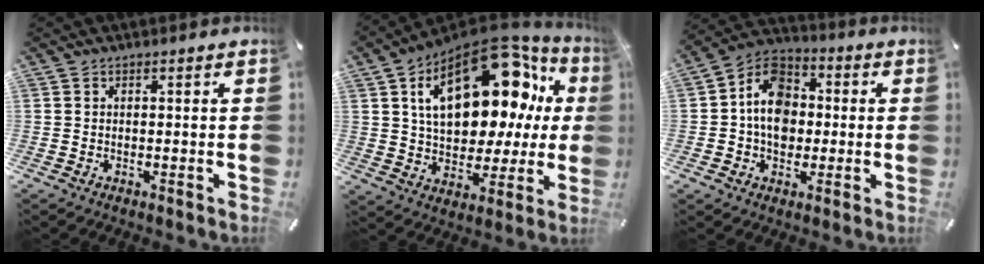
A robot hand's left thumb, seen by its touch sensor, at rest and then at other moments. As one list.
[{"total": 24.7, "force": [8.2, 14.2, 18.4], "torque": [-0.274, -0.045, 0.141]}, {"total": 11.2, "force": [-0.9, 9.3, 6.2], "torque": [-0.117, 0.017, -0.022]}]